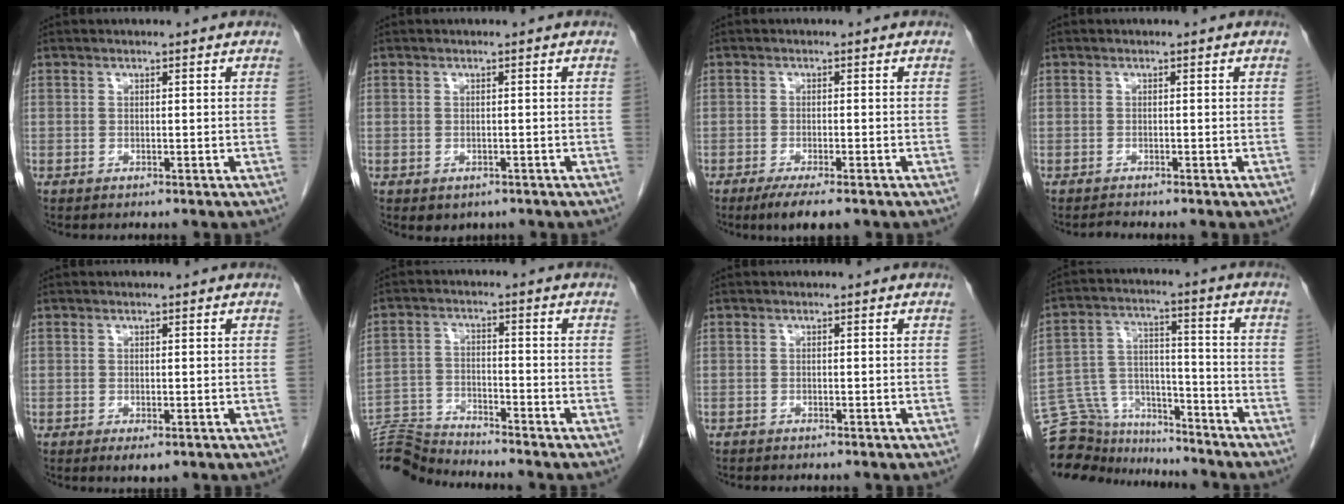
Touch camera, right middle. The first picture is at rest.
{"total": 1.9, "force": [-1.0, 1.4, 0.7], "torque": [-0.008, 0.000, -0.004]}
{"total": 5.4, "force": [-3.8, 0.9, 3.7], "torque": [-0.054, -0.012, -0.055]}
{"total": 0.7, "force": [-0.7, -0.2, 0.0], "torque": [-0.003, -0.005, -0.011]}
{"total": 2.0, "force": [-1.0, 0.8, 1.5], "torque": [-0.018, -0.004, -0.009]}
{"total": 8.8, "force": [-8.8, -0.7, 0.2], "torque": [-0.010, 0.004, -0.166]}
{"total": 1.4, "force": [-1.3, 0.5, 0.5], "torque": [-0.014, -0.002, -0.016]}
{"total": 13.5, "force": [-12.7, 4.1, 2.1], "torque": [-0.043, 0.054, -0.210]}